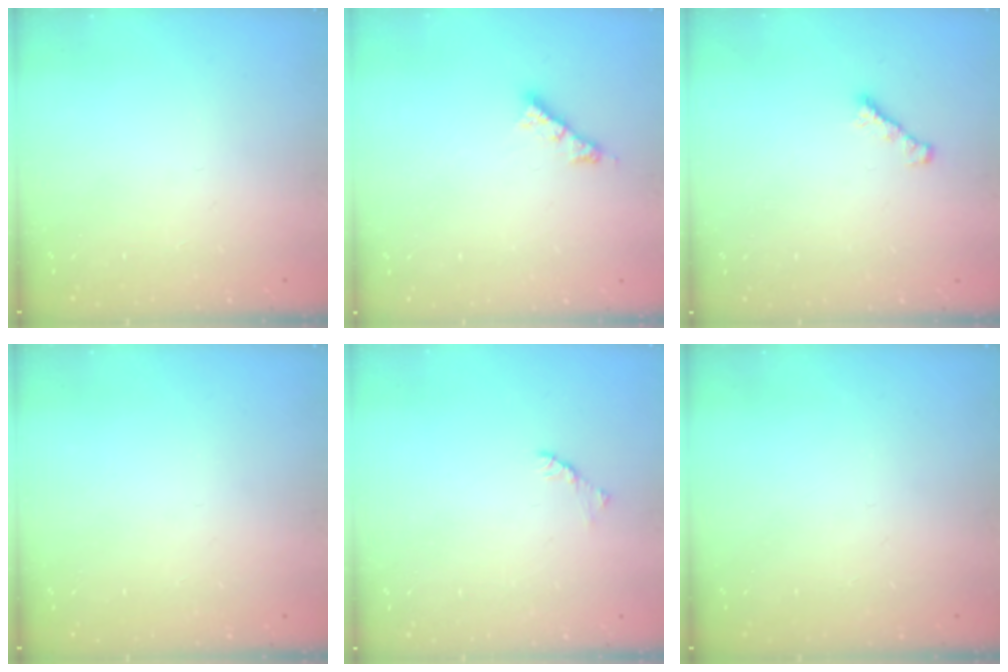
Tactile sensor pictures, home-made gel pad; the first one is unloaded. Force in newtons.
{"total": 4.1, "press": 4.0, "slide": 0.3}
{"total": 1.8, "press": 1.7, "slide": 0.6}
{"total": 0.0}
{"total": 1.7, "press": 1.6, "slide": 0.4}
{"total": 0.0}